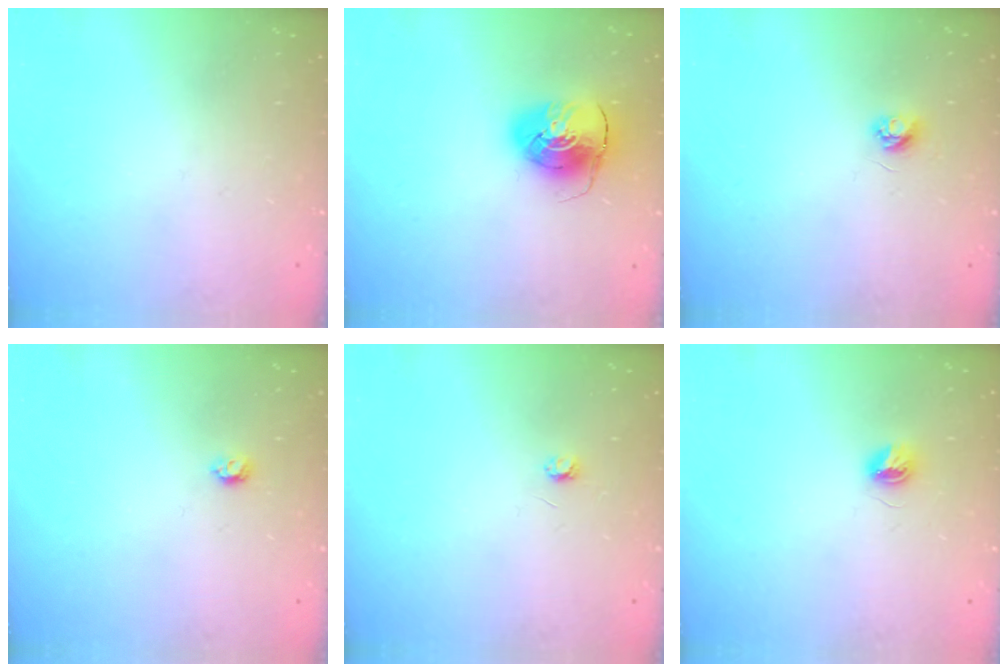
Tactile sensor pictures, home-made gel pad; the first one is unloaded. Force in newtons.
{"total": 8.0, "press": 8.0, "slide": 1.1}
{"total": 3.2, "press": 3.2, "slide": 0.3}
{"total": 3.4, "press": 3.4, "slide": 0.7}
{"total": 2.8, "press": 2.7, "slide": 0.3}
{"total": 4.3, "press": 4.3, "slide": 0.4}